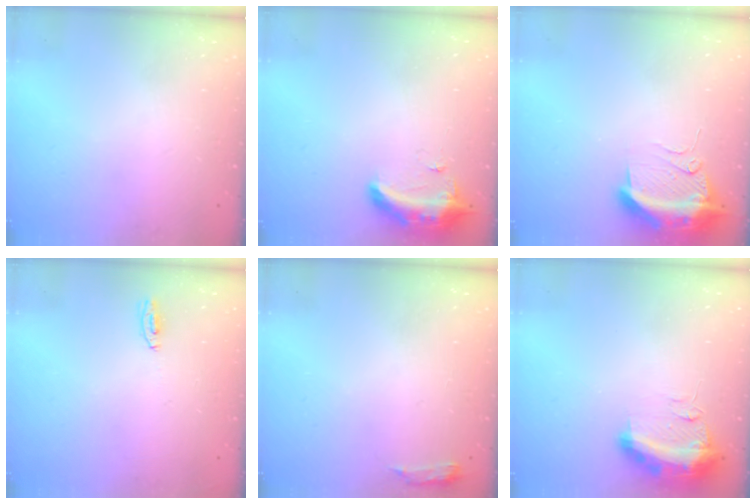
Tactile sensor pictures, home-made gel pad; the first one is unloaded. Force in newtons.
{"total": 10.4, "press": 9.8, "slide": 3.5}
{"total": 12.1, "press": 12.1, "slide": 1.3}
{"total": 3.1, "press": 2.8, "slide": 1.3}
{"total": 5.1, "press": 5.0, "slide": 0.9}
{"total": 17.3, "press": 13.2, "slide": 11.2}